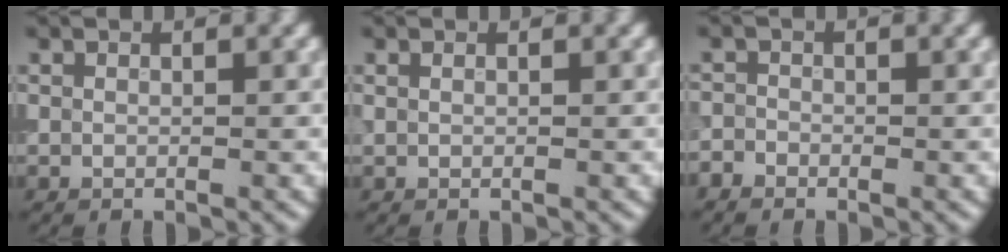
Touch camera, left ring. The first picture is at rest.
{"total": 0.0}
{"total": 1.0, "force": [-1.0, 0.2, -0.2], "torque": [-0.008, 0.008, -0.021]}